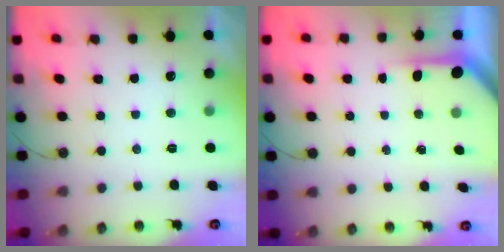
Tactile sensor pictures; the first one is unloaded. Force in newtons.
{"total": 3.7, "press": 3.7, "slide": 0.3}